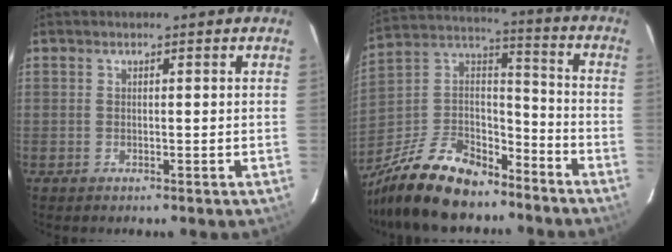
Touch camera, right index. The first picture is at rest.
{"total": 21.2, "force": [-15.8, 9.4, 10.6], "torque": [-0.236, 0.022, -0.266]}